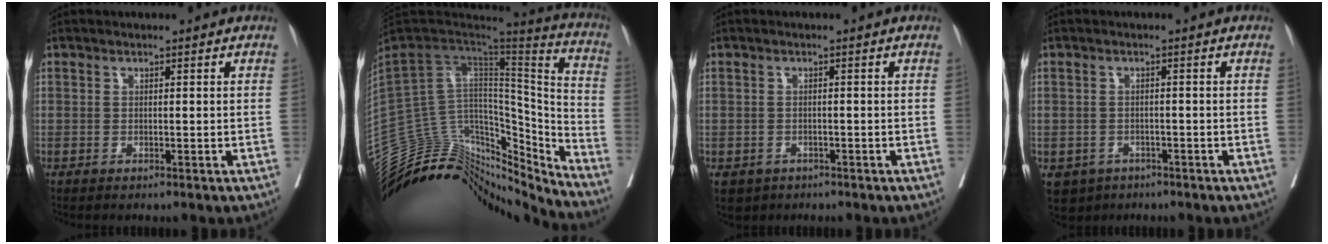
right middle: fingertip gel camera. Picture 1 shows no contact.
{"total": 27.9, "force": [-25.0, 8.9, 8.5], "torque": [-0.155, 0.047, -0.376]}
{"total": 4.0, "force": [-2.5, 3.0, 0.8], "torque": [-0.012, 0.001, -0.036]}
{"total": 4.6, "force": [-2.8, 3.6, 0.8], "torque": [-0.012, 0.003, -0.039]}